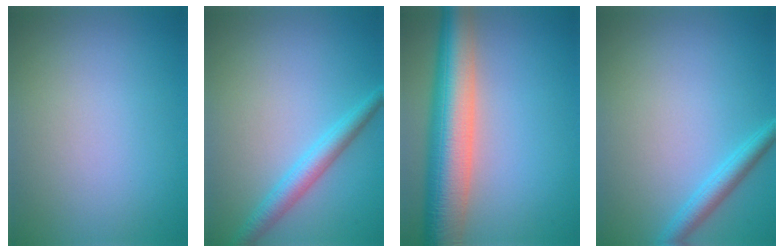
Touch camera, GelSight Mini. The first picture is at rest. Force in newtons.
{"total": 2.9, "press": 2.9, "slide": 0.1}
{"total": 9.5, "press": 9.5, "slide": 0.7}
{"total": 2.4, "press": 2.4, "slide": 0.1}